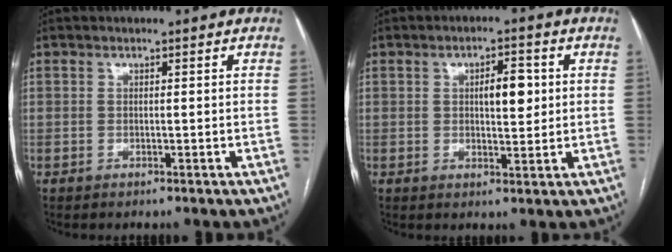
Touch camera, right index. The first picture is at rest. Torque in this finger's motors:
{"motor_torque": [0.65, 0.11, 0.17, 0.08]}